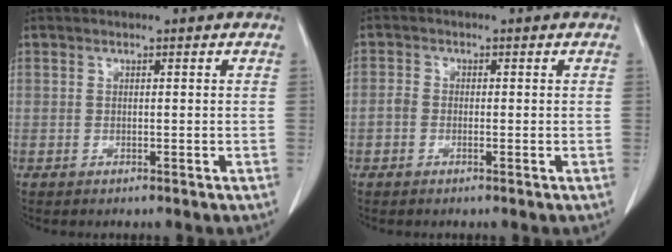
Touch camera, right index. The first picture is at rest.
{"total": 1.6, "force": [-0.5, 1.1, 0.9], "torque": [-0.015, 0.005, -0.014]}